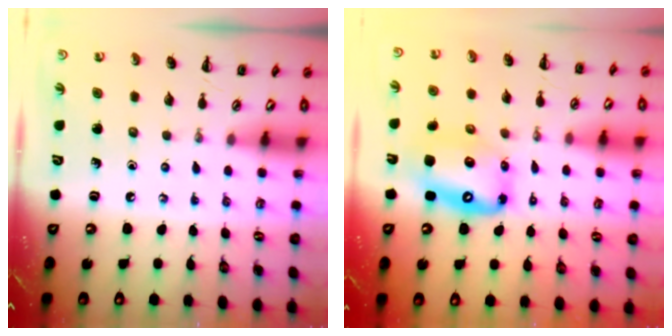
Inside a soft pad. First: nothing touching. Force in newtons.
{"total": 13.2, "press": 12.7, "slide": 3.6}